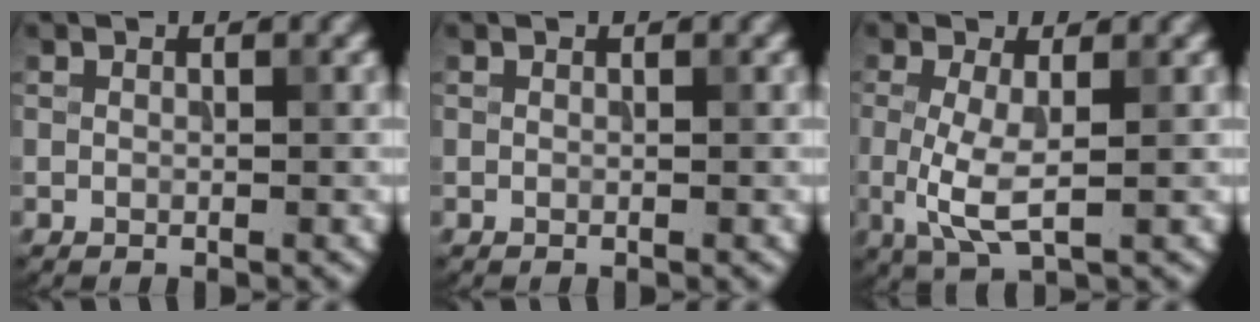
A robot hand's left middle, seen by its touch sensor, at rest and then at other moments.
{"total": 0.0}
{"total": 3.7, "force": [-0.2, 0.8, 3.6], "torque": [-0.091, -0.006, -0.003]}